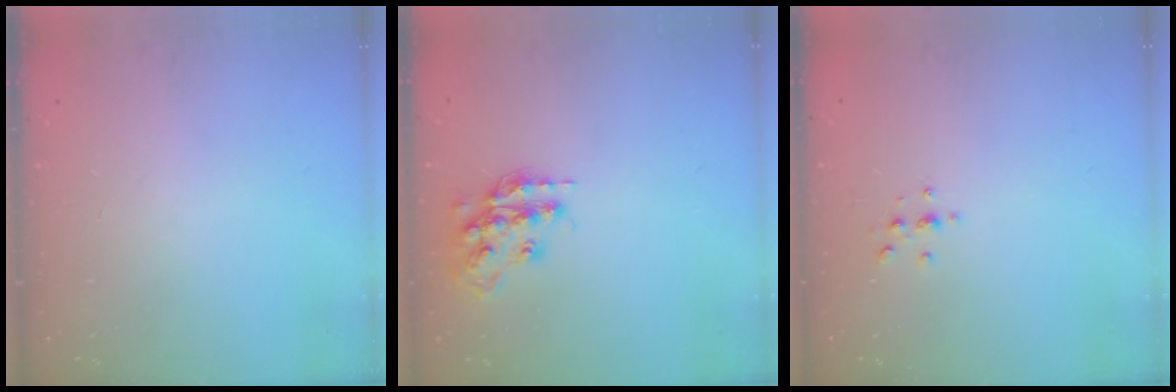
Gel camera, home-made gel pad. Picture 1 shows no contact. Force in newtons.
{"total": 16.0, "press": 16.0, "slide": 1.2}
{"total": 2.2, "press": 2.1, "slide": 0.2}